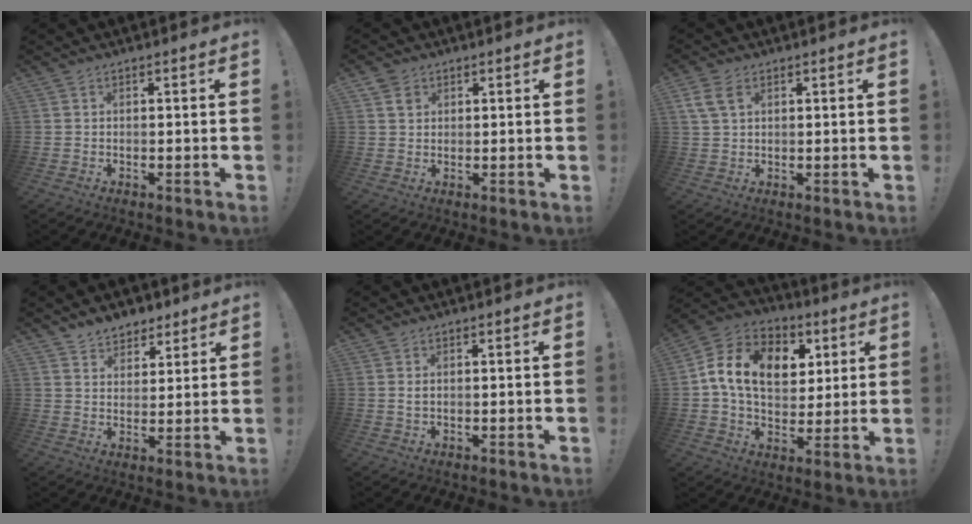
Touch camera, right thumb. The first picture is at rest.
{"total": 3.2, "force": [1.7, 2.6, 0.7], "torque": [-0.002, -0.007, 0.031]}
{"total": 6.3, "force": [2.5, 4.0, 4.2], "torque": [-0.085, 0.005, 0.050]}
{"total": 6.7, "force": [5.3, 4.1, 0.4], "torque": [0.001, -0.044, 0.102]}
{"total": 1.3, "force": [0.4, 0.7, 1.0], "torque": [-0.013, 0.000, 0.006]}
{"total": 16.2, "force": [4.7, 11.7, 10.1], "torque": [-0.156, -0.001, 0.091]}